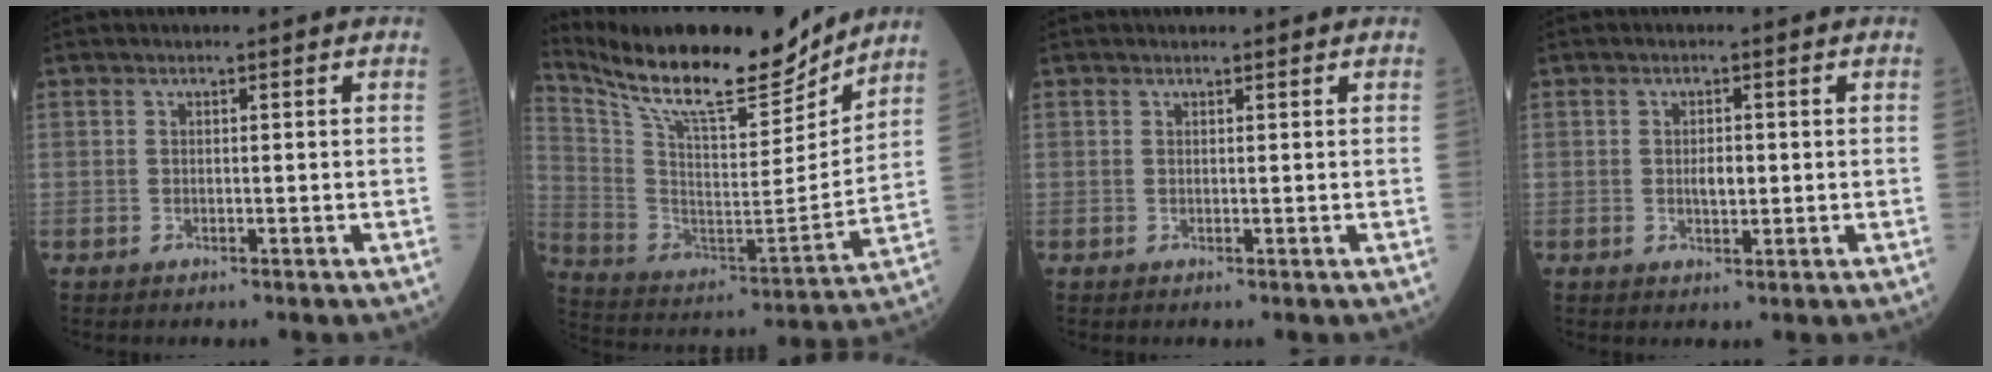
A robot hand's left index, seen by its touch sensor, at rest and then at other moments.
{"total": 21.3, "force": [18.5, 3.9, 9.9], "torque": [-0.196, -0.008, 0.310]}
{"total": 1.2, "force": [1.2, 0.2, 0.2], "torque": [-0.009, 0.007, 0.017]}
{"total": 2.1, "force": [0.1, 1.0, 1.9], "torque": [-0.035, -0.001, 0.003]}